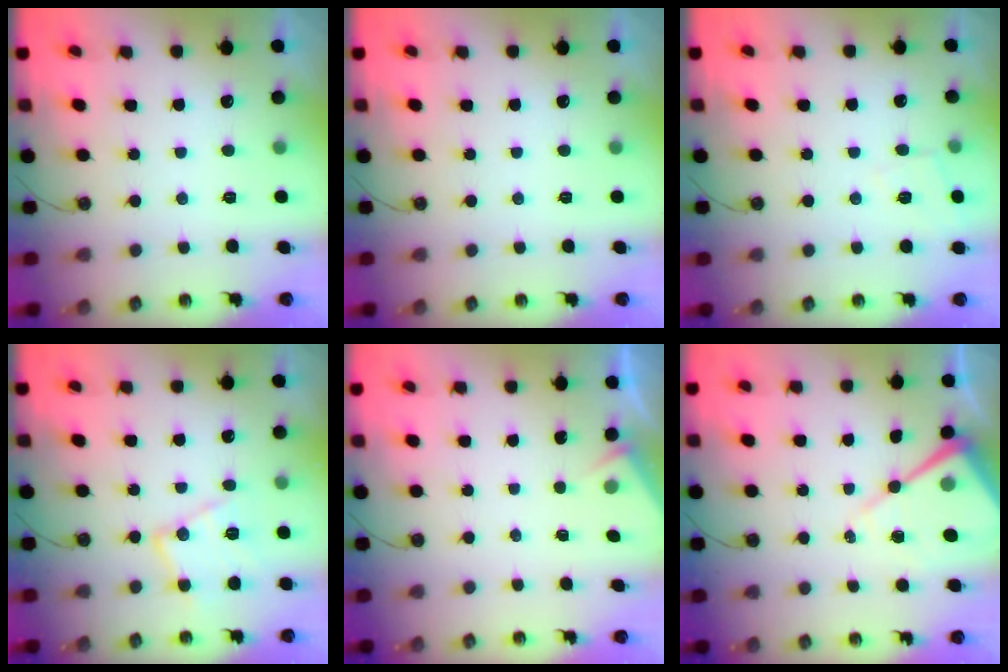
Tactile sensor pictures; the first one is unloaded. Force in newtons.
{"total": 0.0}
{"total": 5.2, "press": 5.2, "slide": 0.5}
{"total": 13.1, "press": 13.1, "slide": 0.8}
{"total": 2.9, "press": 2.9, "slide": 0.4}
{"total": 12.4, "press": 12.3, "slide": 1.3}